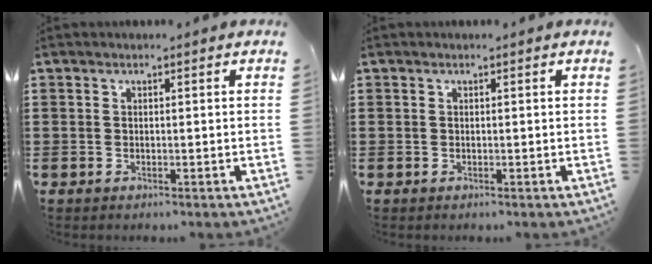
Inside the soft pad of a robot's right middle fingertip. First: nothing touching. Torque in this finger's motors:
{"motor_torque": [0.00, 0.00, 0.00, -0.01]}